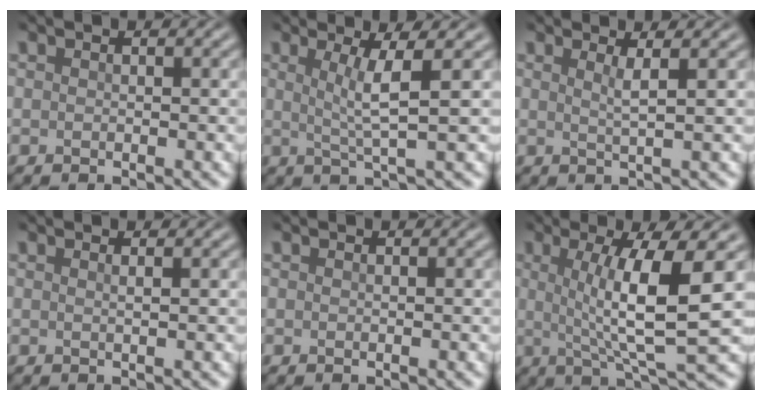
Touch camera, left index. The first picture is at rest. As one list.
[{"total": 3.6, "force": [0.9, 0.5, 3.5], "torque": [-0.062, -0.003, 0.020]}, {"total": 1.7, "force": [0.7, 0.4, 1.6], "torque": [-0.024, -0.002, 0.006]}, {"total": 1.0, "force": [0.4, 0.4, 0.8], "torque": [-0.003, -0.002, -0.002]}, {"total": 0.0}, {"total": 8.1, "force": [1.0, 1.6, 7.9], "torque": [-0.114, -0.005, 0.017]}]